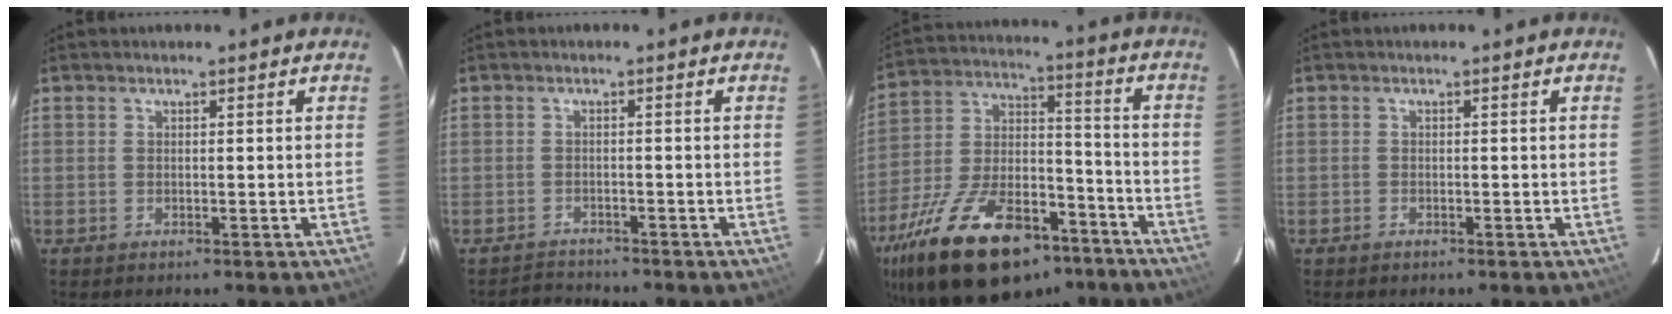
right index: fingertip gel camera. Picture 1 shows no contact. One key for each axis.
{"total": 2.8, "fx": -2.5, "fy": 1.0, "fz": -0.7, "tx": 0.002, "ty": 0.012, "tz": -0.049}
{"total": 28.4, "fx": -18.6, "fy": 13.0, "fz": 17.1, "tx": -0.328, "ty": 0.000, "tz": -0.289}
{"total": 0.7, "fx": -0.6, "fy": 0.4, "fz": 0.1, "tx": -0.004, "ty": 0.002, "tz": -0.009}